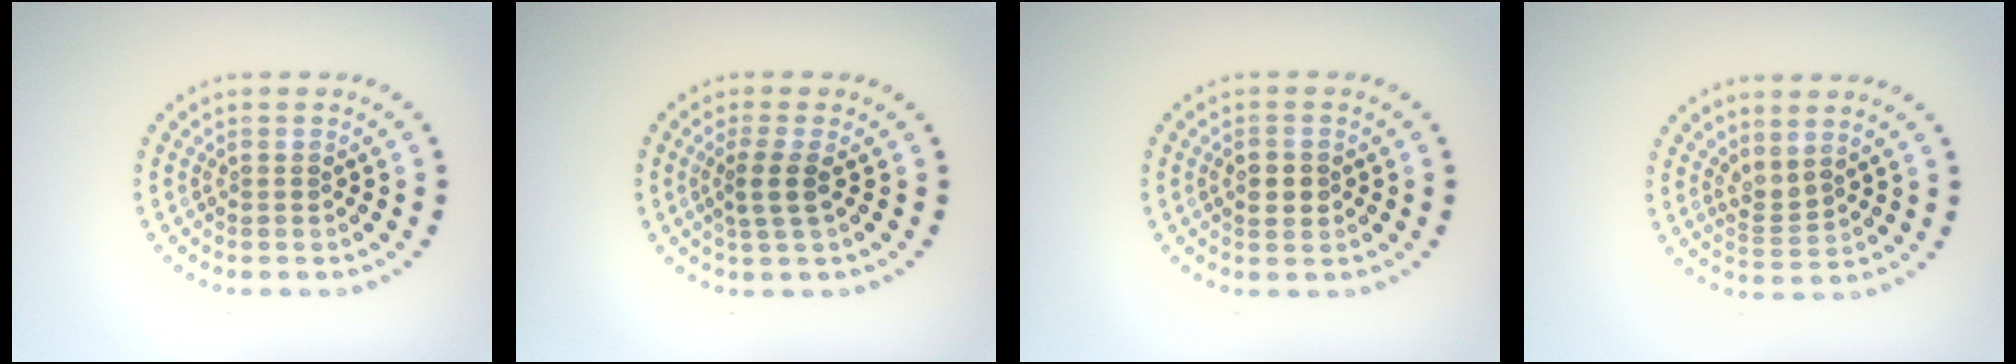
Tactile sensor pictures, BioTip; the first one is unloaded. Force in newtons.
{"total": 2.2, "press": 1.7, "slide": 1.4}
{"total": 2.3, "press": 2.3, "slide": 0.1}
{"total": 1.6, "press": 1.1, "slide": 1.1}